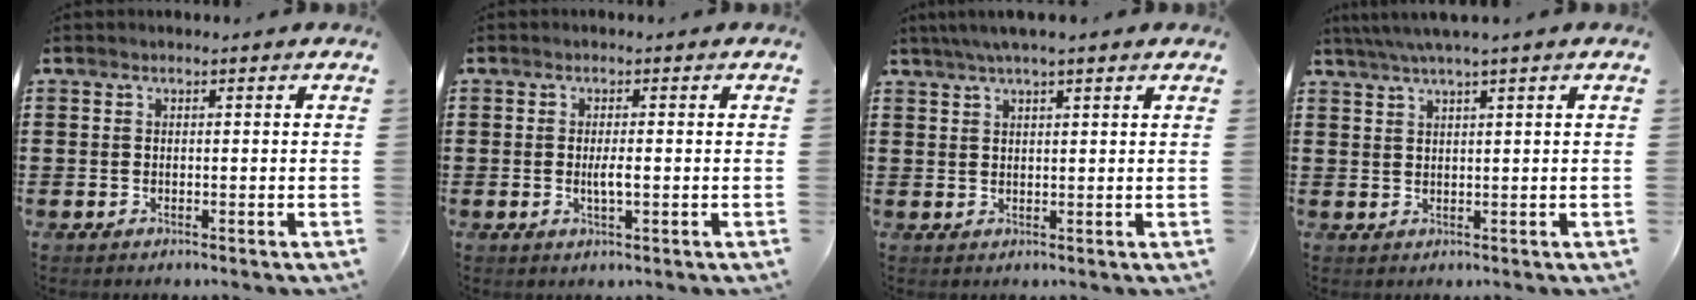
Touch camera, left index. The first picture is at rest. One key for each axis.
{"total": 2.3, "fx": -0.3, "fy": 0.4, "fz": 2.3, "tx": -0.048, "ty": -0.005, "tz": -0.008}
{"total": 3.3, "fx": 2.4, "fy": 0.2, "fz": 2.2, "tx": -0.047, "ty": 0.004, "tz": 0.044}
{"total": 2.7, "fx": 1.9, "fy": -0.3, "fz": 1.9, "tx": -0.039, "ty": 0.004, "tz": 0.034}